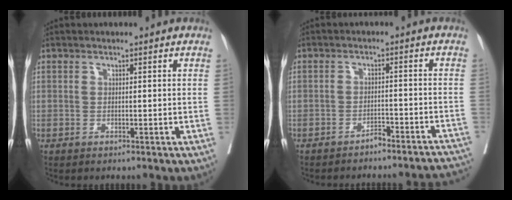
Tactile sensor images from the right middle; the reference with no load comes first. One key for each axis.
{"total": 8.3, "fx": -7.9, "fy": 1.3, "fz": 1.9, "tx": 0.004, "ty": 0.012, "tz": -0.094}